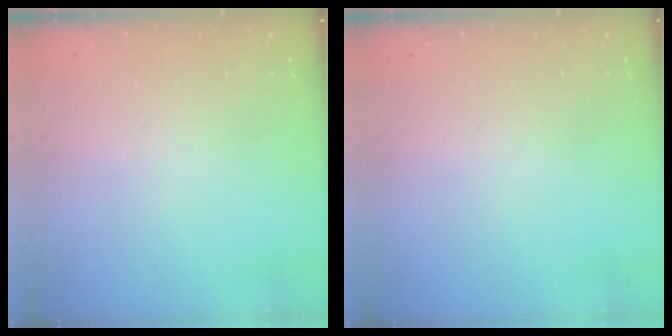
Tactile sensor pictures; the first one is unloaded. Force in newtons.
{"total": 0.0}